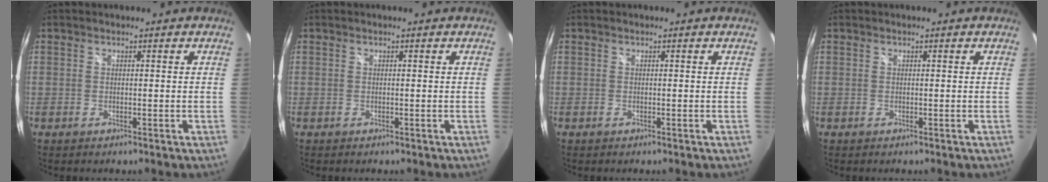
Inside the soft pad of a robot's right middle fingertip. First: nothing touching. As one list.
[{"total": 0.0}, {"total": 0.0}, {"total": 0.0}]